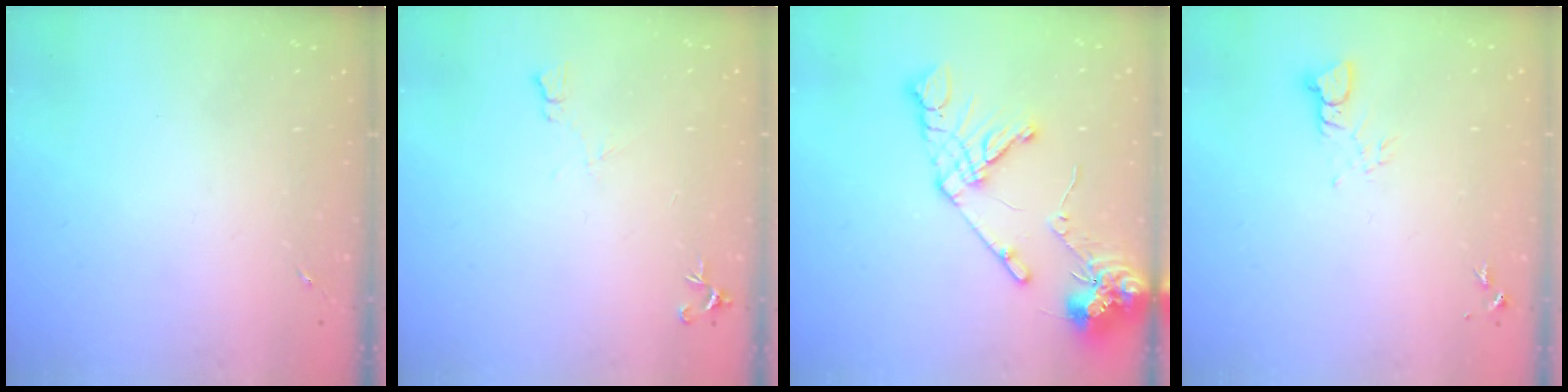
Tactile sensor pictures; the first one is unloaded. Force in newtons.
{"total": 5.9, "press": 5.8, "slide": 1.0}
{"total": 15.5, "press": 15.3, "slide": 2.3}
{"total": 3.3, "press": 3.3, "slide": 0.3}